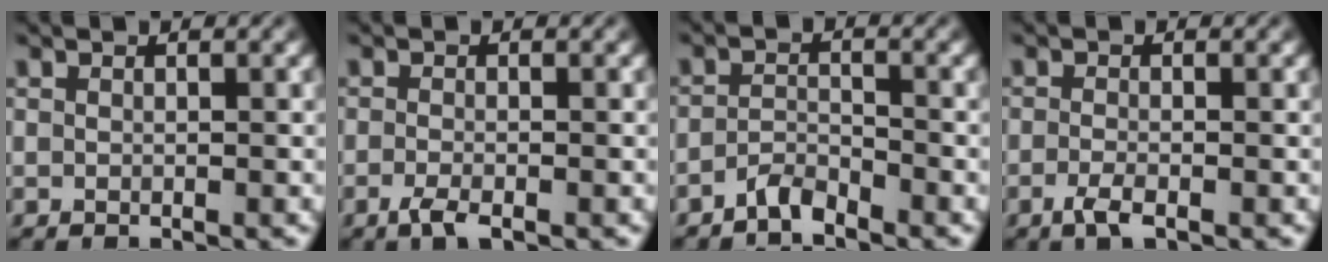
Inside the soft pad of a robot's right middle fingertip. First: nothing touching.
{"total": 1.8, "force": [-1.0, 0.5, 1.4], "torque": [-0.030, -0.003, -0.022]}
{"total": 1.9, "force": [-1.7, 0.4, 0.8], "torque": [-0.017, 0.007, -0.037]}
{"total": 1.8, "force": [-0.9, 0.5, 1.5], "torque": [-0.031, -0.003, -0.021]}